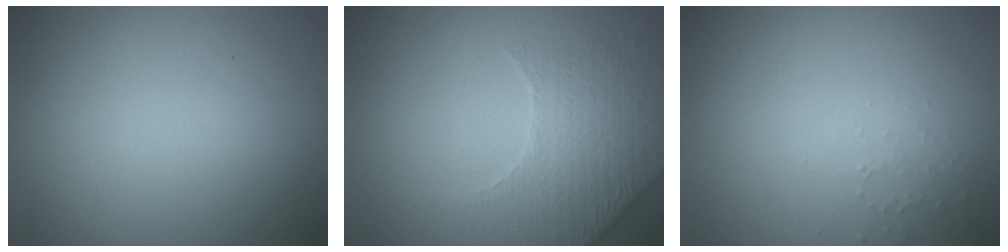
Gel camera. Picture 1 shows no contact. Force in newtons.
{"total": 2.6, "press": 2.4, "slide": 1.0}
{"total": 0.8, "press": 0.8, "slide": 0.3}